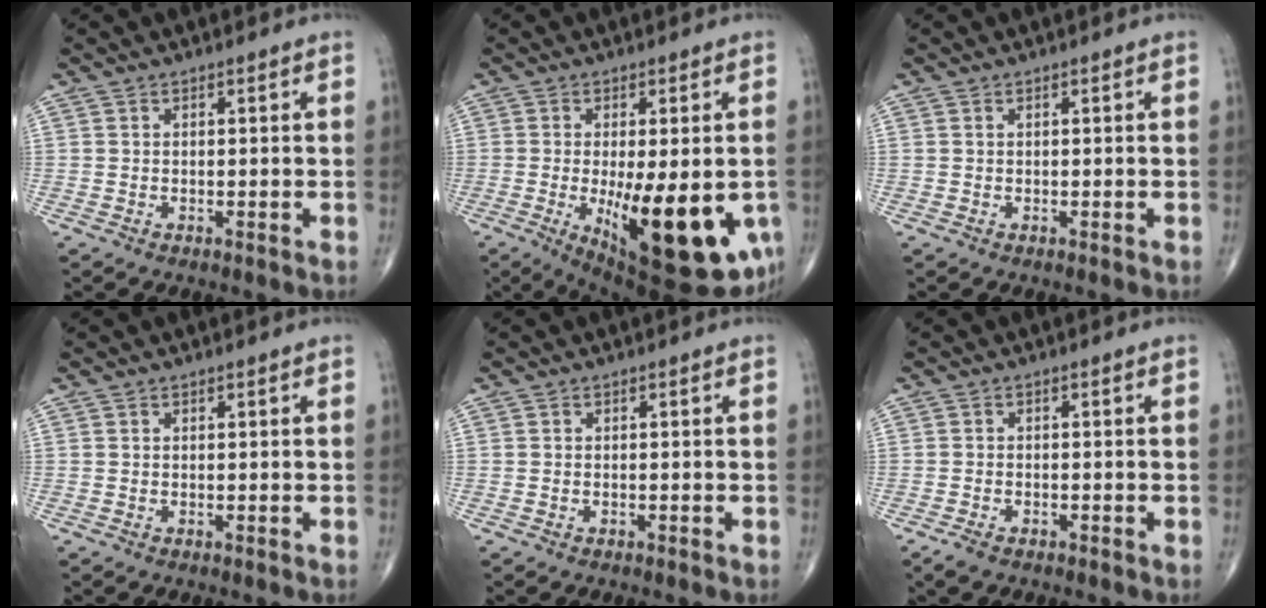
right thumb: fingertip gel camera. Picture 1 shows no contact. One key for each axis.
{"total": 21.3, "fx": -5.3, "fy": 7.5, "fz": 19.2, "tx": -0.239, "ty": -0.034, "tz": -0.052}
{"total": 0.0}
{"total": 0.0}
{"total": 0.0}
{"total": 2.3, "fx": -1.6, "fy": 1.1, "fz": 1.3, "tx": -0.032, "ty": -0.001, "tz": -0.028}